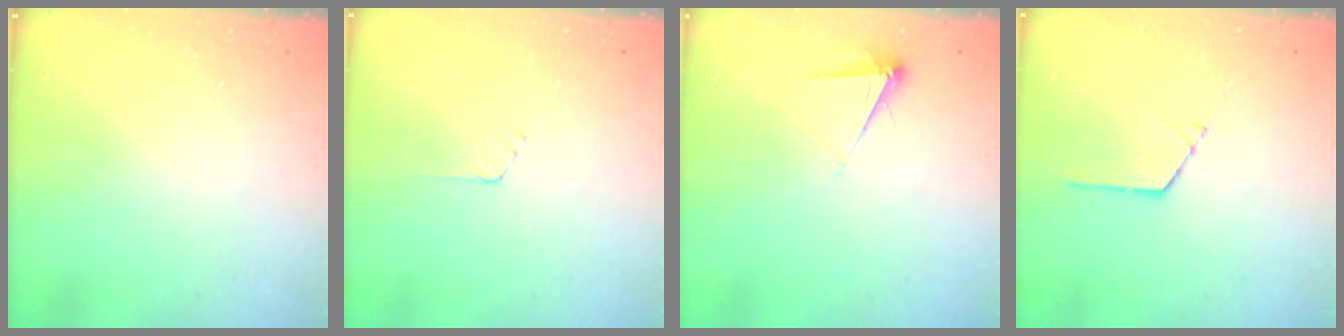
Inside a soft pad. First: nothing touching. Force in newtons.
{"total": 2.4, "press": 2.4, "slide": 0.3}
{"total": 3.4, "press": 3.3, "slide": 0.5}
{"total": 1.2, "press": 1.2, "slide": 0.1}